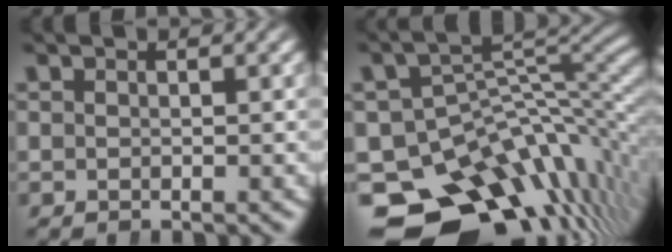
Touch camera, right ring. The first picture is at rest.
{"total": 18.9, "force": [-9.4, 12.1, 11.0], "torque": [-0.178, -0.054, -0.136]}